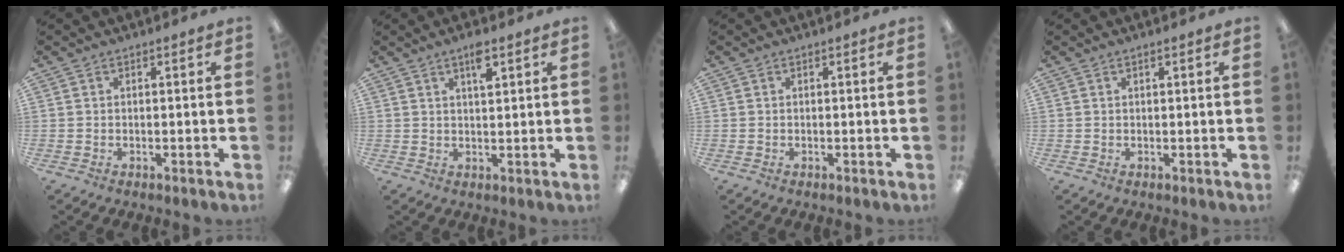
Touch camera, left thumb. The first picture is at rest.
{"total": 4.3, "force": [2.7, 1.1, 3.1], "torque": [-0.045, -0.007, 0.041]}
{"total": 0.0}
{"total": 0.6, "force": [0.4, 0.1, 0.4], "torque": [-0.009, 0.001, 0.006]}